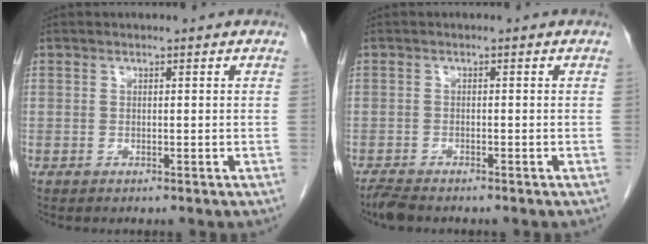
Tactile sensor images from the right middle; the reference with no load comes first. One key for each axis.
{"total": 2.2, "fx": -2.0, "fy": 0.3, "fz": 0.9, "tx": -0.026, "ty": -0.010, "tz": -0.037}